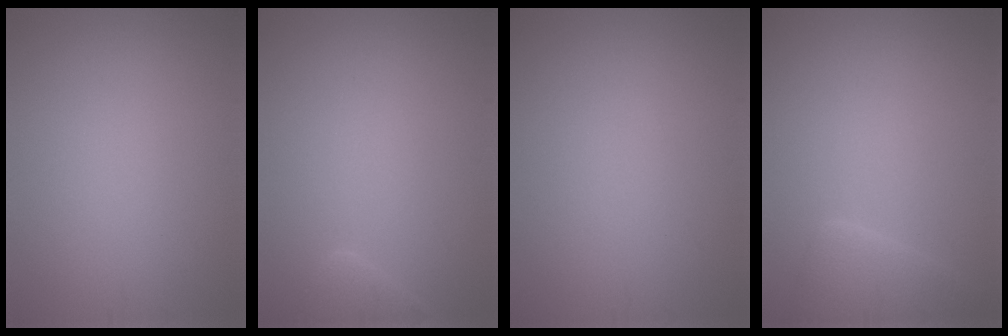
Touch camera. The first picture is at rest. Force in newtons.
{"total": 1.8, "press": 1.8, "slide": 0.2}
{"total": 0.0}
{"total": 2.9, "press": 2.9, "slide": 0.3}